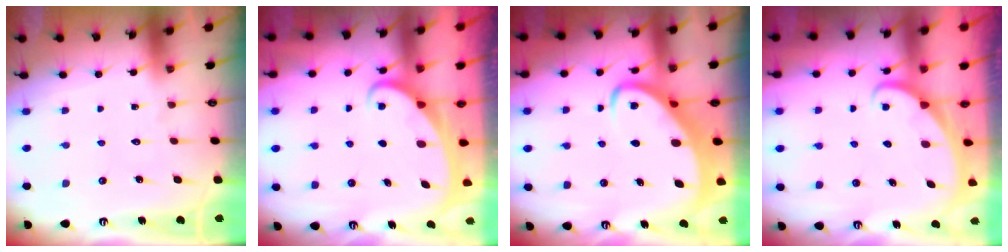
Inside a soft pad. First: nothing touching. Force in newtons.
{"total": 1.9, "press": 1.9, "slide": 0.3}
{"total": 4.4, "press": 4.3, "slide": 0.4}
{"total": 1.8, "press": 1.8, "slide": 0.1}